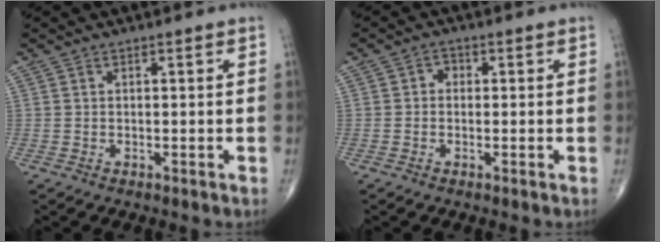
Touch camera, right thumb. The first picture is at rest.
{"total": 1.8, "force": [-0.1, 1.6, 0.9], "torque": [0.001, 0.007, -0.010]}